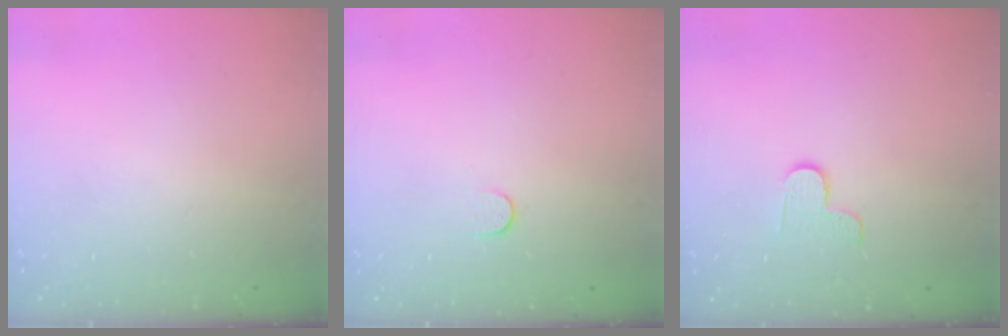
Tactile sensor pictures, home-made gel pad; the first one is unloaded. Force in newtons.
{"total": 3.9, "press": 3.9, "slide": 0.5}
{"total": 3.8, "press": 3.8, "slide": 0.4}